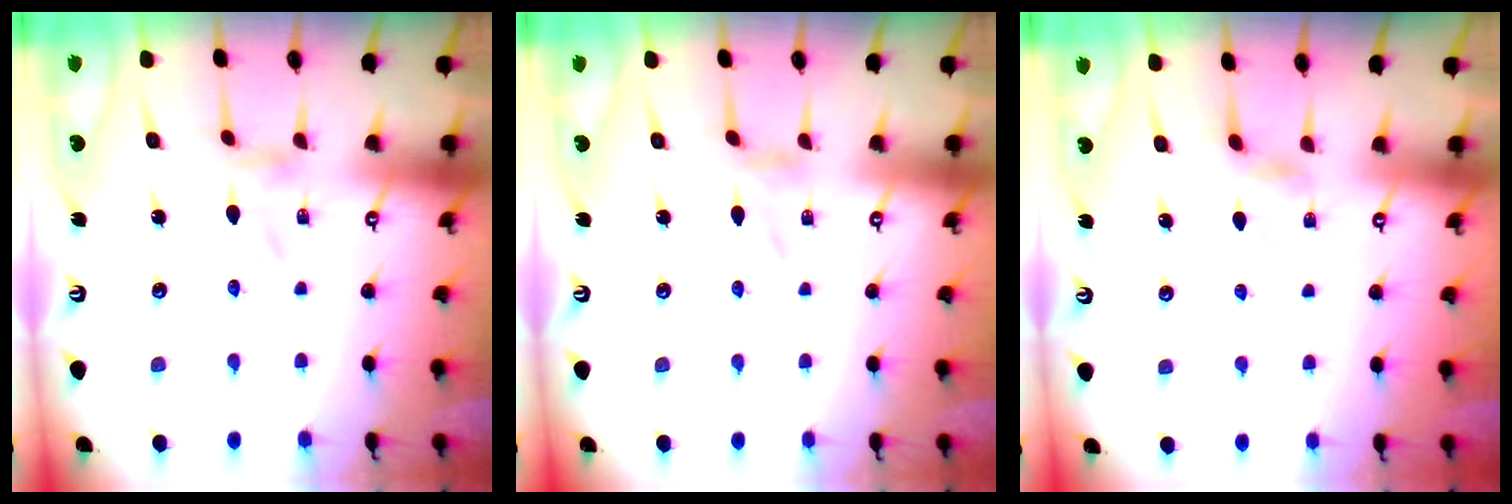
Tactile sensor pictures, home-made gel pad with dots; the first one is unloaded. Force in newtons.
{"total": 0.6, "press": 0.6, "slide": 0.2}
{"total": 3.7, "press": 3.6, "slide": 0.6}